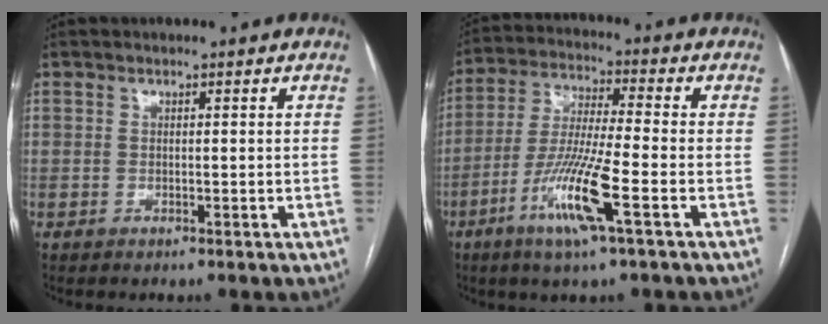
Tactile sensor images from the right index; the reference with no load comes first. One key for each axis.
{"total": 11.8, "fx": -5.0, "fy": 0.1, "fz": 10.7, "tx": -0.216, "ty": -0.017, "tz": -0.099}